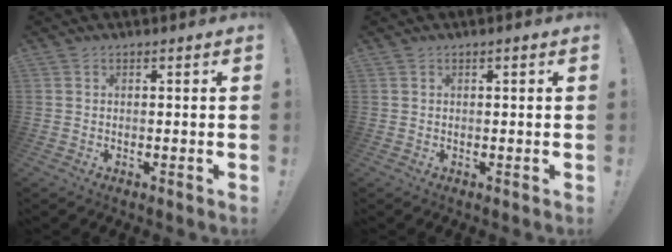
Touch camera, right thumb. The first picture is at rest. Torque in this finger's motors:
{"motor_torque": [0.25, 0.21, 0.11, 0.05, -0.04]}